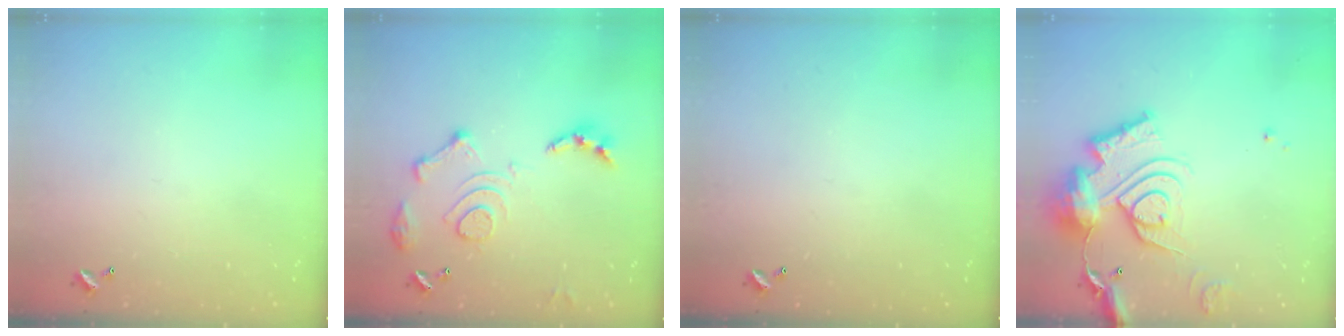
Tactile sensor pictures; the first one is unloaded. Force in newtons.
{"total": 14.6, "press": 14.5, "slide": 1.6}
{"total": 0.0}
{"total": 21.9, "press": 21.7, "slide": 2.3}